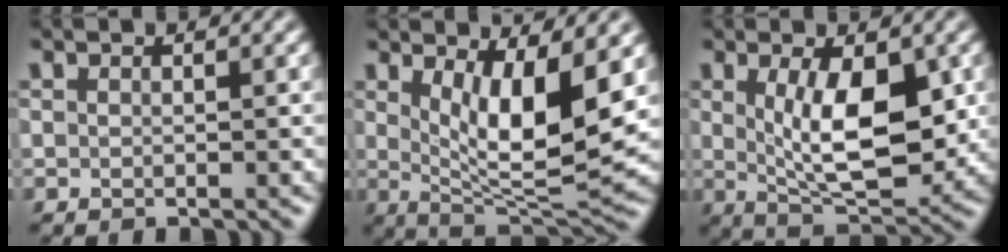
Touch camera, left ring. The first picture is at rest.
{"total": 7.9, "force": [1.8, 2.4, 7.3], "torque": [-0.121, -0.024, 0.039]}
{"total": 7.7, "force": [0.8, 3.2, 6.9], "torque": [-0.119, -0.011, 0.020]}